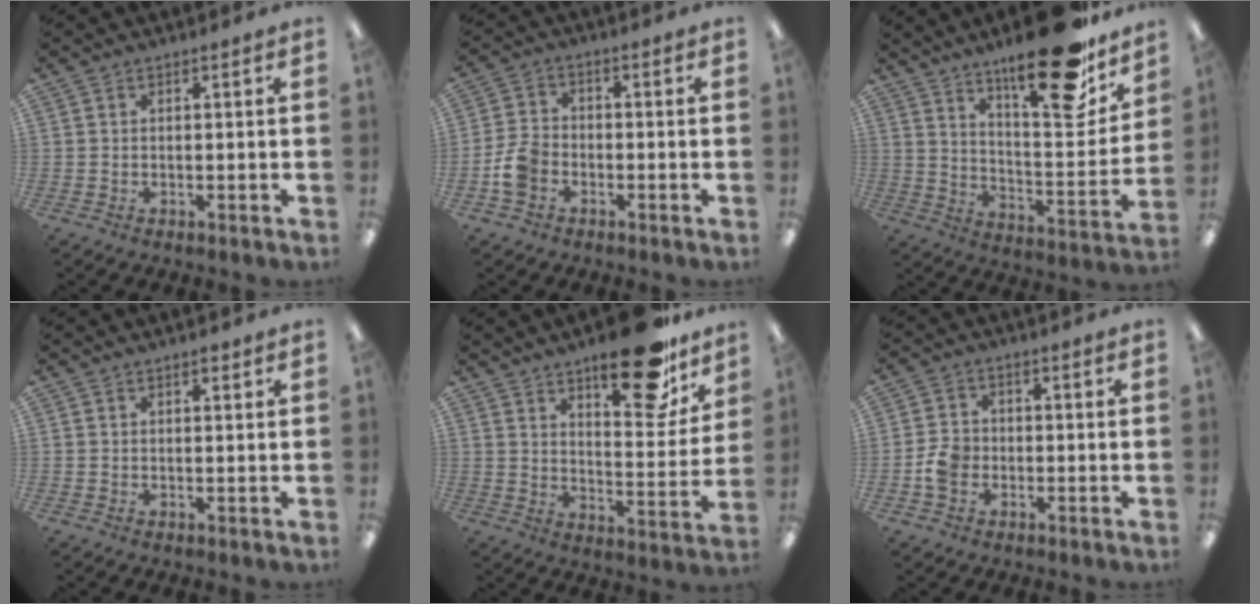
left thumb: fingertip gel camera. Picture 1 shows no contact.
{"total": 6.3, "force": [-2.7, 4.6, 3.4], "torque": [-0.071, 0.016, -0.049]}
{"total": 23.3, "force": [17.5, 6.2, 14.1], "torque": [-0.203, -0.120, 0.281]}
{"total": 1.3, "force": [0.9, 0.4, 0.8], "torque": [-0.010, -0.003, 0.013]}
{"total": 21.5, "force": [14.8, 7.9, 13.4], "torque": [-0.180, -0.090, 0.238]}
{"total": 5.2, "force": [-1.6, 4.2, 2.6], "torque": [-0.050, 0.010, -0.027]}